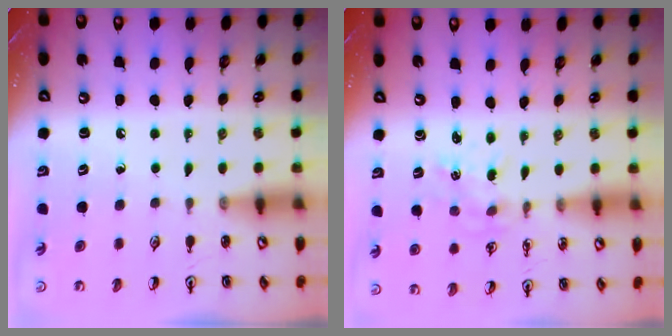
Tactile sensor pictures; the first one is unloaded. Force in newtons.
{"total": 0.5, "press": 0.5, "slide": 0.1}